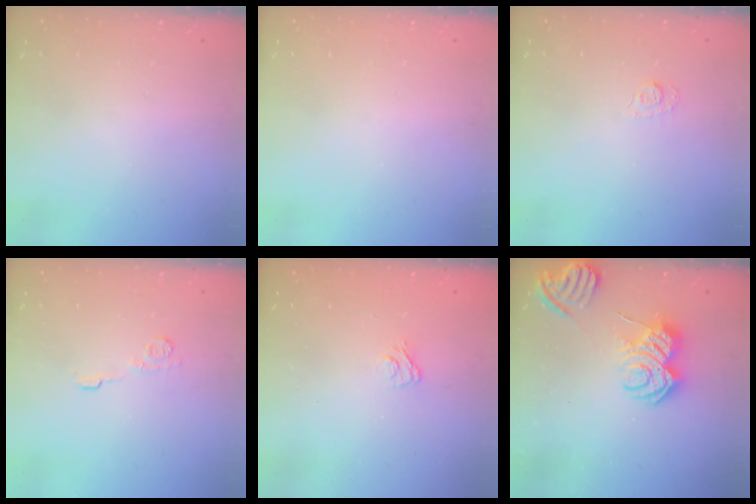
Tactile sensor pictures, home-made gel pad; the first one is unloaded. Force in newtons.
{"total": 0.0}
{"total": 5.5, "press": 5.4, "slide": 0.6}
{"total": 5.6, "press": 5.6, "slide": 0.7}
{"total": 2.9, "press": 2.6, "slide": 1.2}
{"total": 8.2, "press": 8.2, "slide": 0.9}